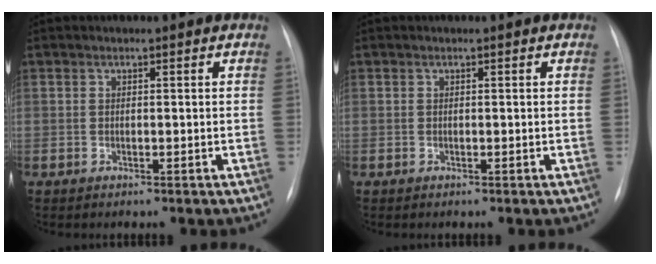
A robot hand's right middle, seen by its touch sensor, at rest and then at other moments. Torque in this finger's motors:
{"motor_torque": [-0.31, -0.31, 0.04, 0.00]}